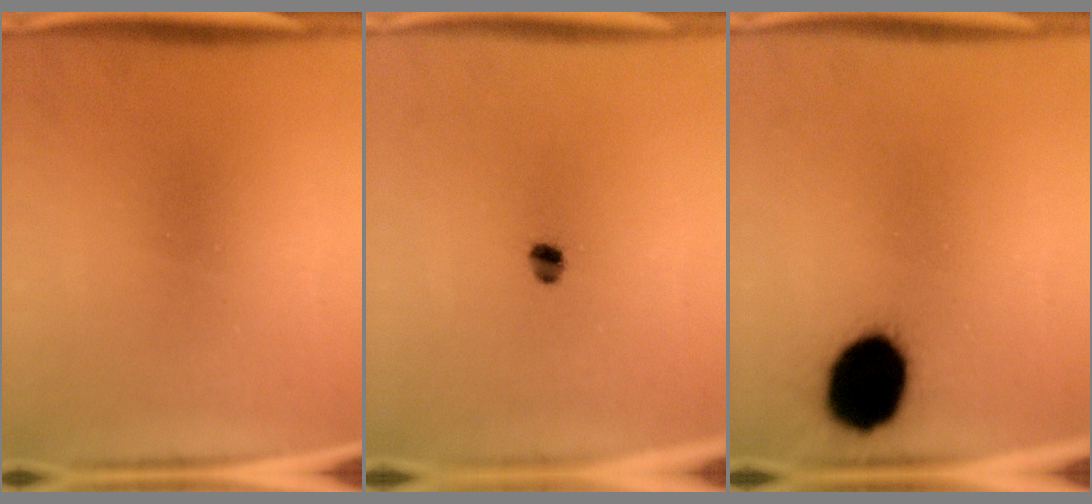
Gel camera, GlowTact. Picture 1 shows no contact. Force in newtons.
{"total": 2.3}
{"total": 16.1}